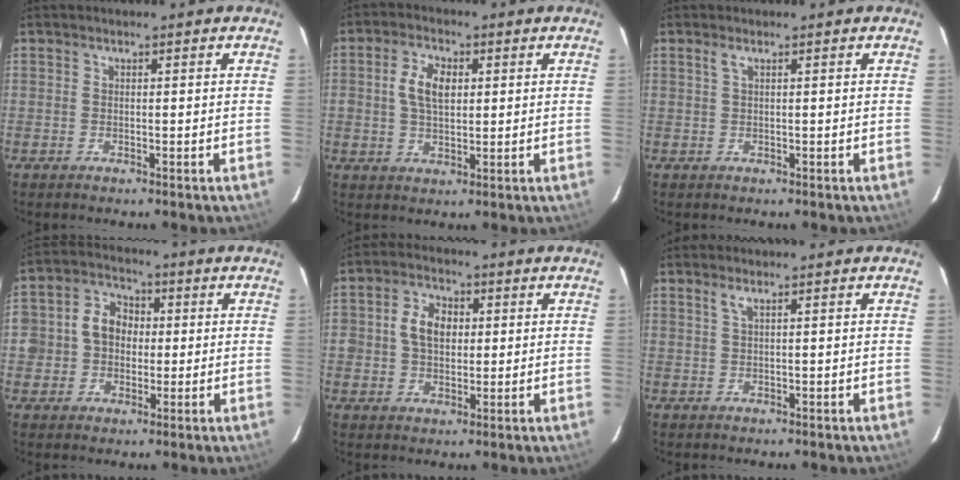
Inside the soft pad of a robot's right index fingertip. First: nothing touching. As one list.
[{"total": 6.2, "force": [1.2, 3.6, 4.9], "torque": [-0.094, 0.010, 0.023]}, {"total": 0.8, "force": [0.4, -0.1, 0.7], "torque": [-0.015, 0.003, 0.006]}, {"total": 8.2, "force": [0.0, 7.2, 3.8], "torque": [-0.082, 0.030, 0.000]}, {"total": 6.4, "force": [0.9, 4.9, 4.0], "torque": [-0.076, 0.017, 0.017]}, {"total": 1.1, "force": [0.6, -0.2, 0.9], "torque": [-0.018, 0.002, 0.011]}]